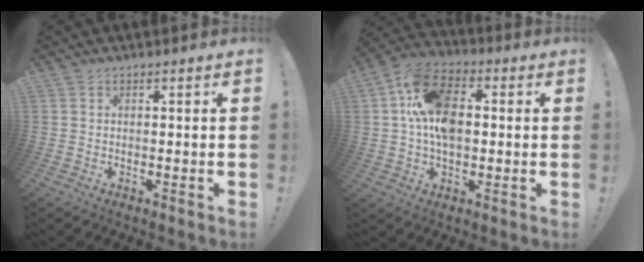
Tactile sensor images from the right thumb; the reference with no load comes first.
{"total": 16.2, "force": [1.4, 10.4, 12.3], "torque": [-0.232, 0.014, 0.025]}